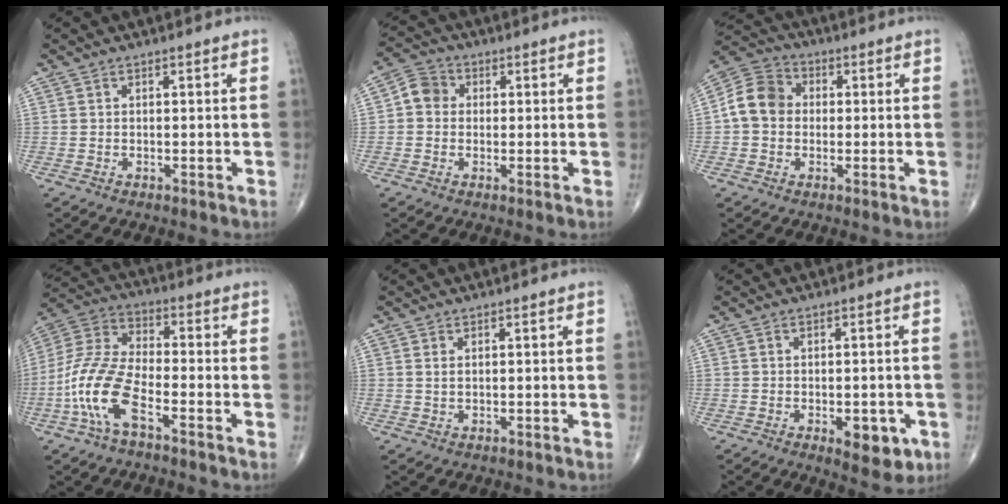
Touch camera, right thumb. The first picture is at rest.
{"total": 4.9, "force": [0.2, 4.3, 2.1], "torque": [-0.023, 0.012, -0.007]}
{"total": 8.8, "force": [0.1, 7.4, 4.8], "torque": [-0.077, 0.026, -0.013]}
{"total": 13.1, "force": [-5.6, 5.2, 10.7], "torque": [-0.238, 0.032, -0.116]}
{"total": 1.2, "force": [0.5, 0.7, 0.8], "torque": [-0.019, 0.000, 0.013]}
{"total": 7.1, "force": [-2.5, 3.5, 5.6], "torque": [-0.054, 0.000, -0.023]}